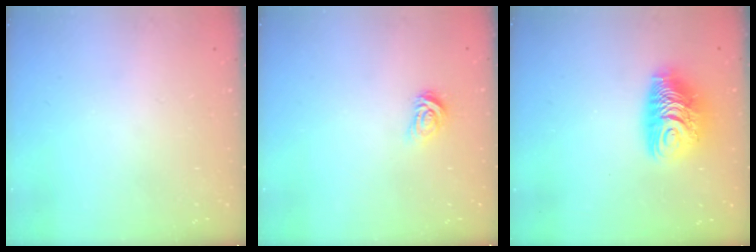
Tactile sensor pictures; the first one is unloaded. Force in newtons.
{"total": 3.6, "press": 3.6, "slide": 0.4}
{"total": 10.7, "press": 10.7, "slide": 0.9}